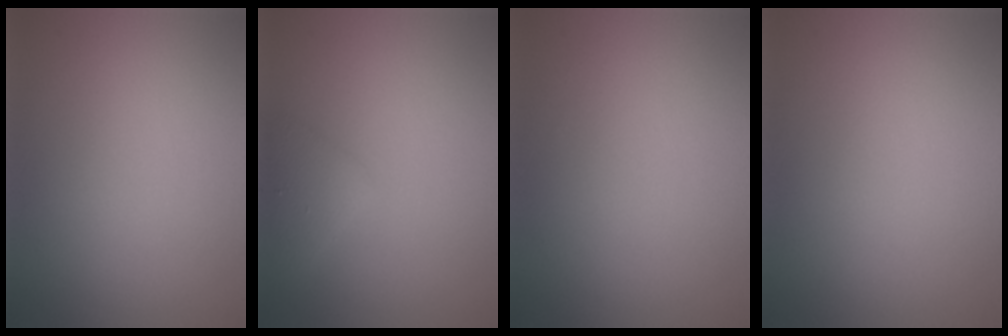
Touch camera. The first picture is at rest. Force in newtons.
{"total": 1.8, "press": 1.8, "slide": 0.1}
{"total": 0.0}
{"total": 0.0}